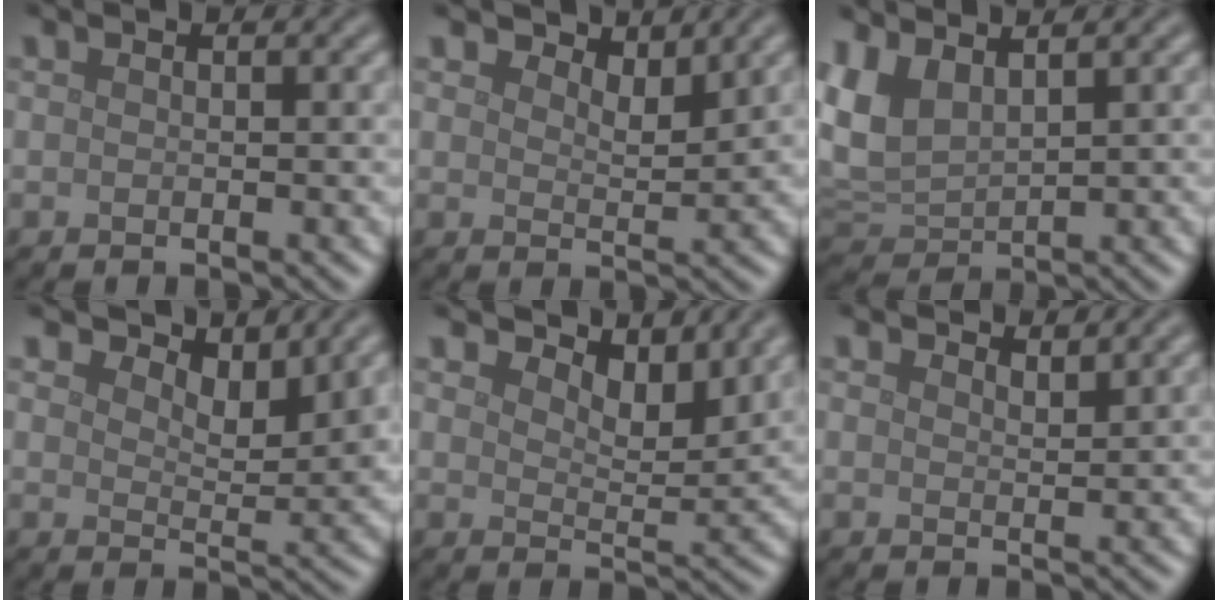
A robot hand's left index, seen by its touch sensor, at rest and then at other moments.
{"total": 2.6, "force": [2.4, 0.7, 0.8], "torque": [-0.012, -0.002, 0.034]}
{"total": 4.3, "force": [2.1, 2.2, 3.0], "torque": [-0.078, 0.004, 0.047]}
{"total": 4.1, "force": [3.6, 1.3, 1.7], "torque": [-0.032, -0.003, 0.052]}
{"total": 5.1, "force": [4.6, 1.4, 1.9], "torque": [-0.038, -0.001, 0.067]}
{"total": 1.8, "force": [1.7, 0.3, 0.5], "torque": [-0.008, 0.001, 0.026]}